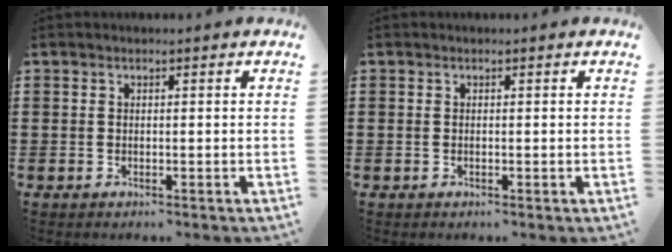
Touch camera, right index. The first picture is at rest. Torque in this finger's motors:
{"motor_torque": [-0.27, 0.24, -0.01, -0.01]}